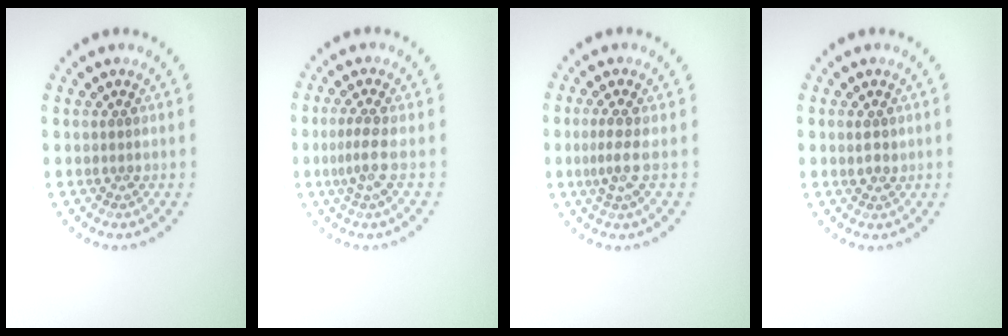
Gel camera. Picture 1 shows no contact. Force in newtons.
{"total": 2.0, "press": 1.4, "slide": 1.4}
{"total": 2.1, "press": 1.4, "slide": 1.6}
{"total": 1.2, "press": 1.2, "slide": 0.3}